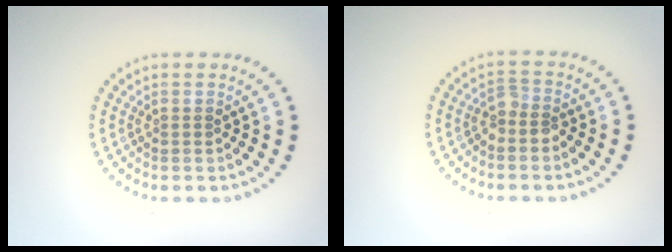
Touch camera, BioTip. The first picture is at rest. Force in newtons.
{"total": 1.6, "press": 1.3, "slide": 0.9}